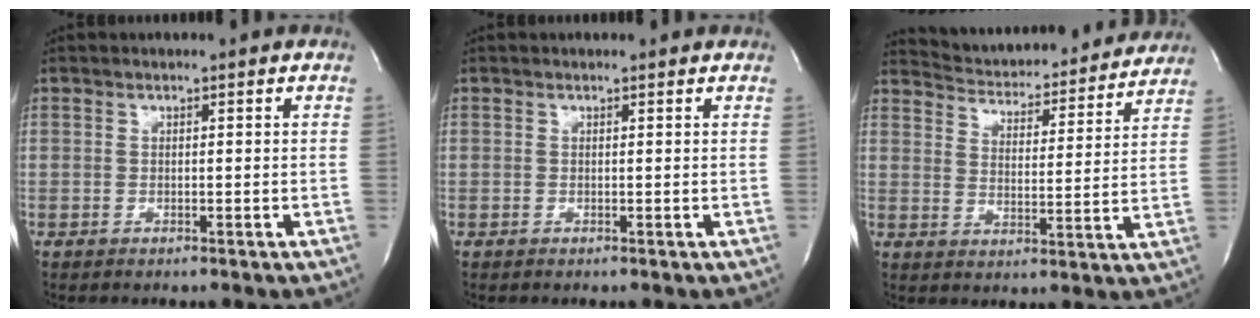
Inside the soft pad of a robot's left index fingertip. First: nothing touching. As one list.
[{"total": 0.6, "force": [0.5, 0.3, 0.0], "torque": [-0.011, 0.003, -0.001]}, {"total": 19.5, "force": [18.6, 3.6, 4.4], "torque": [-0.062, -0.016, 0.245]}]